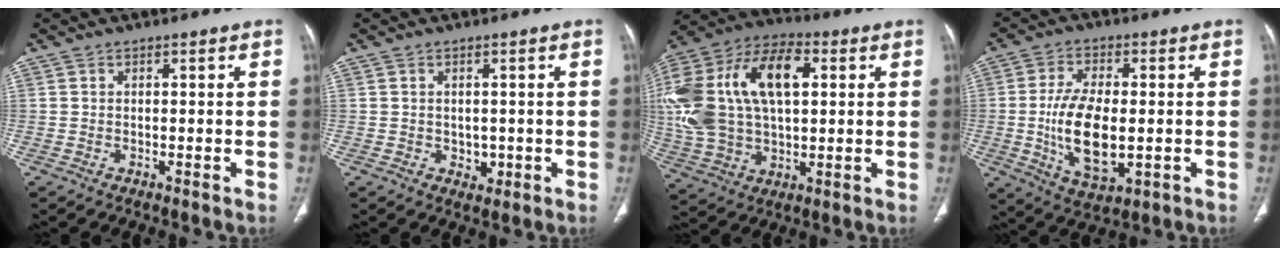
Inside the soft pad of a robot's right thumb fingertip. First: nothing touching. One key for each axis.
{"total": 2.2, "fx": -0.3, "fy": 1.8, "fz": 1.2, "tx": -0.008, "ty": -0.001, "tz": 0.002}
{"total": 26.8, "fx": 5.0, "fy": 15.4, "fz": 21.4, "tx": -0.454, "ty": 0.025, "tz": 0.089}
{"total": 13.3, "fx": -1.5, "fy": 6.5, "fz": 11.5, "tx": -0.211, "ty": -0.010, "tz": -0.018}